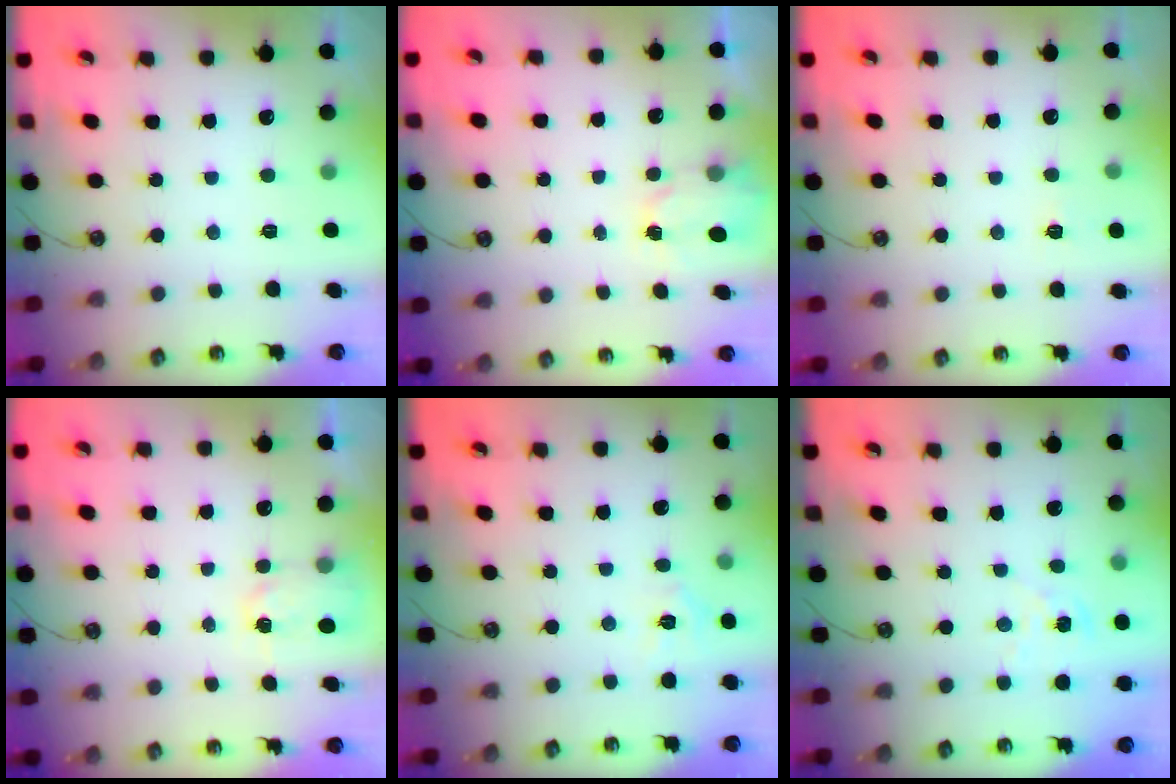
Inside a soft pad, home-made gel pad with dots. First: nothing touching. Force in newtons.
{"total": 2.3, "press": 2.3, "slide": 0.4}
{"total": 2.3, "press": 2.3, "slide": 0.3}
{"total": 2.9, "press": 2.9, "slide": 0.4}
{"total": 3.2, "press": 3.2, "slide": 0.4}
{"total": 1.4, "press": 1.4, "slide": 0.2}